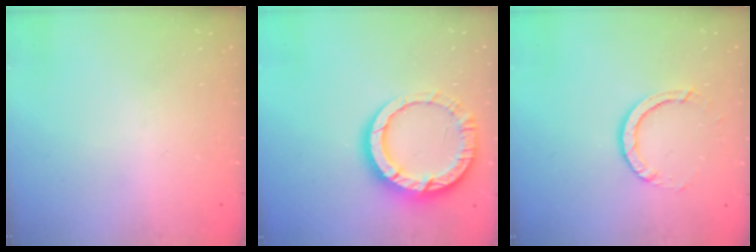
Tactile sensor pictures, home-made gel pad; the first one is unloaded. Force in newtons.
{"total": 13.6, "press": 13.5, "slide": 1.1}
{"total": 5.6, "press": 5.6, "slide": 0.4}